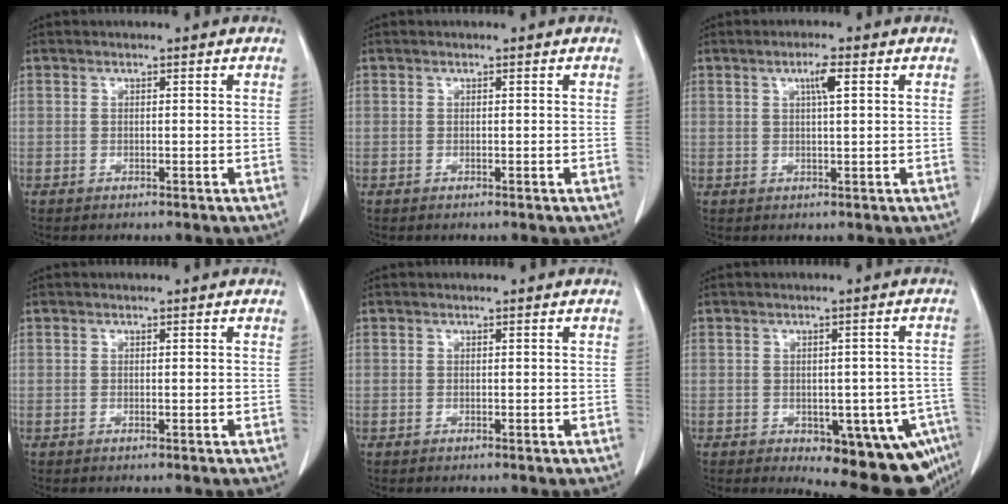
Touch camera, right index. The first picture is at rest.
{"total": 0.0}
{"total": 2.9, "force": [1.1, 0.2, 2.7], "torque": [-0.047, 0.001, 0.017]}
{"total": 0.0}
{"total": 0.0}
{"total": 13.2, "force": [-6.3, 6.1, 10.0], "torque": [-0.070, 0.012, -0.068]}